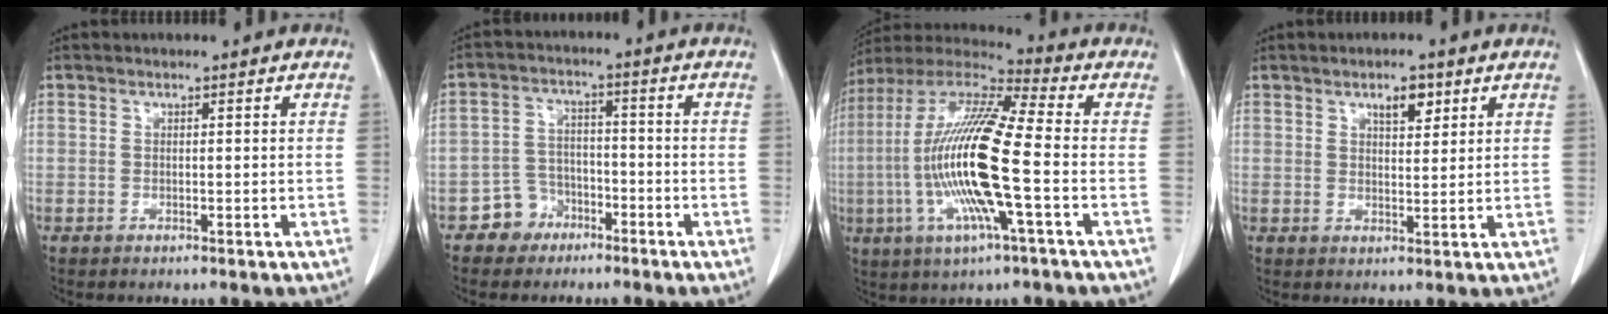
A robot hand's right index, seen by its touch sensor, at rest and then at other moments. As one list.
[{"total": 5.1, "force": [-3.2, 3.9, 0.3], "torque": [-0.002, 0.014, -0.054]}, {"total": 18.4, "force": [-3.2, 1.5, 18.1], "torque": [-0.375, -0.007, -0.070]}, {"total": 3.8, "force": [2.2, 1.4, 2.7], "torque": [-0.043, -0.001, 0.035]}]